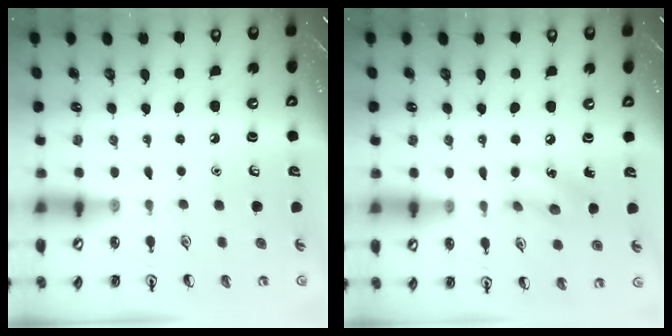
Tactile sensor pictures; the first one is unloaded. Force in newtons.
{"total": 8.8, "press": 8.7, "slide": 1.2}